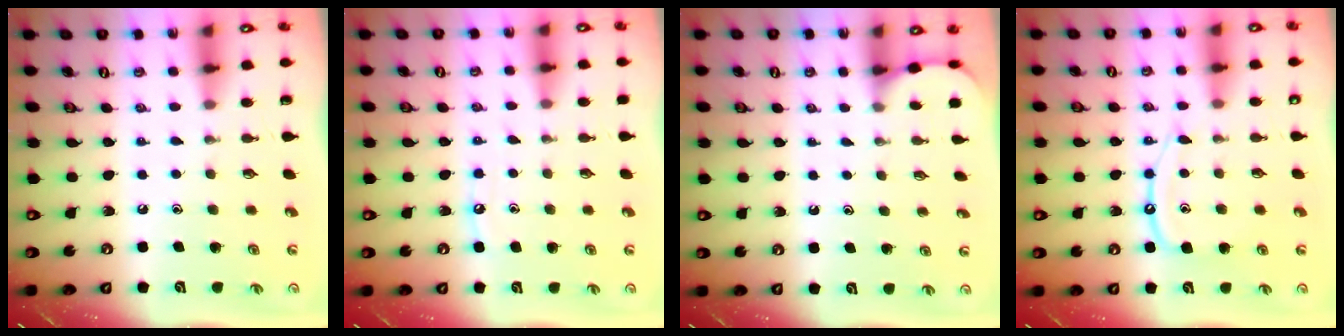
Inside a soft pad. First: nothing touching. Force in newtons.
{"total": 5.5, "press": 5.5, "slide": 0.7}
{"total": 1.8, "press": 1.8, "slide": 0.2}
{"total": 10.8, "press": 10.7, "slide": 1.1}